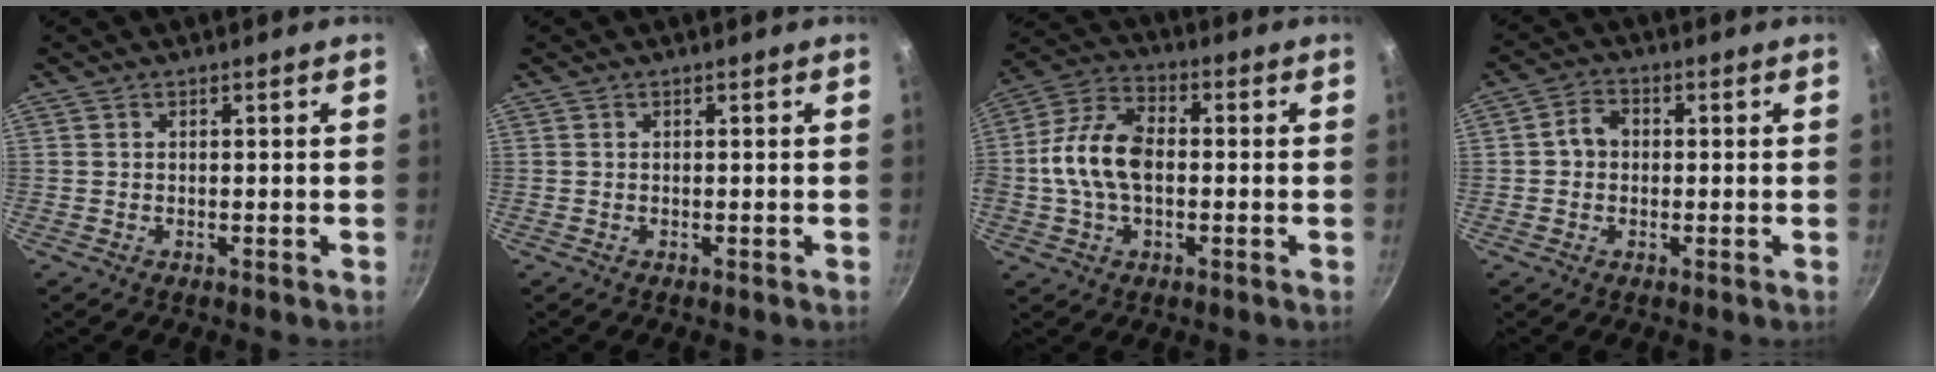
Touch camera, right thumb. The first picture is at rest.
{"total": 0.0}
{"total": 12.7, "force": [-0.5, 7.9, 9.9], "torque": [-0.180, 0.031, -0.024]}
{"total": 4.1, "force": [0.0, 3.4, 2.3], "torque": [-0.025, 0.013, -0.007]}